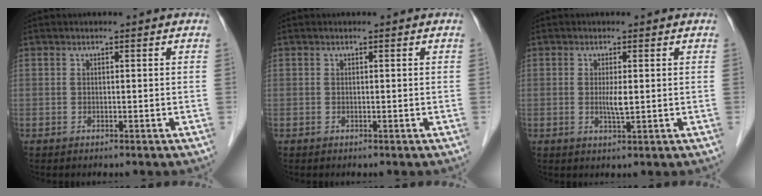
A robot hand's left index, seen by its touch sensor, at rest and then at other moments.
{"total": 0.0}
{"total": 2.1, "force": [-0.3, 0.2, 2.1], "torque": [-0.044, -0.010, -0.005]}